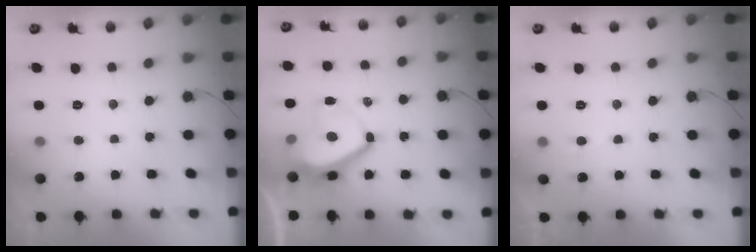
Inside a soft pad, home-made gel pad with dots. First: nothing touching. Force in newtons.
{"total": 10.9, "press": 10.8, "slide": 1.3}
{"total": 2.0, "press": 1.9, "slide": 0.3}